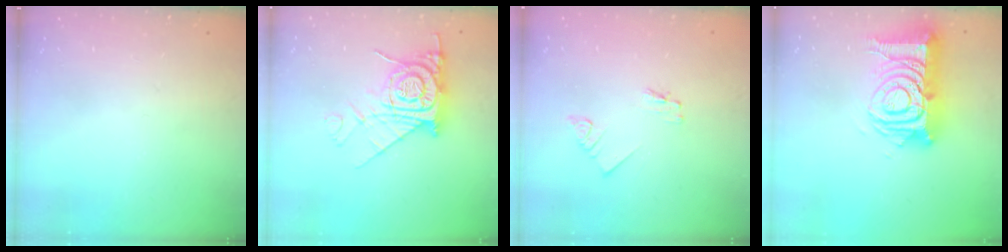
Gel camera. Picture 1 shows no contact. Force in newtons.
{"total": 12.8, "press": 12.7, "slide": 1.2}
{"total": 1.8, "press": 1.7, "slide": 0.2}
{"total": 18.4, "press": 18.2, "slide": 2.0}